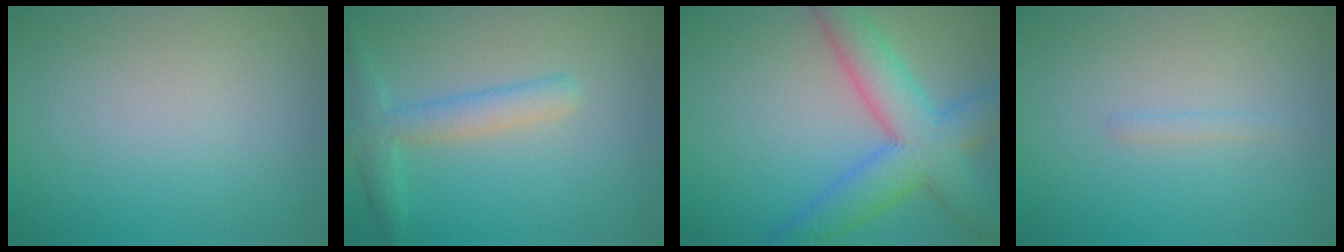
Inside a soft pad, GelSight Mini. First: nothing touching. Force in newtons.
{"total": 3.3, "press": 3.3, "slide": 0.2}
{"total": 8.0, "press": 8.0, "slide": 0.4}
{"total": 0.7, "press": 0.7, "slide": 0.1}